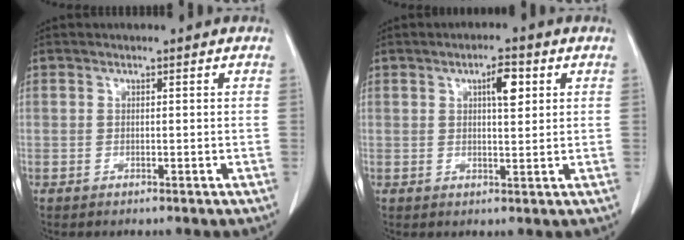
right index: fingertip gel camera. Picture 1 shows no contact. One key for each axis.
{"total": 4.2, "fx": 1.6, "fy": 1.1, "fz": 3.7, "tx": -0.064, "ty": 0.002, "tz": 0.026}